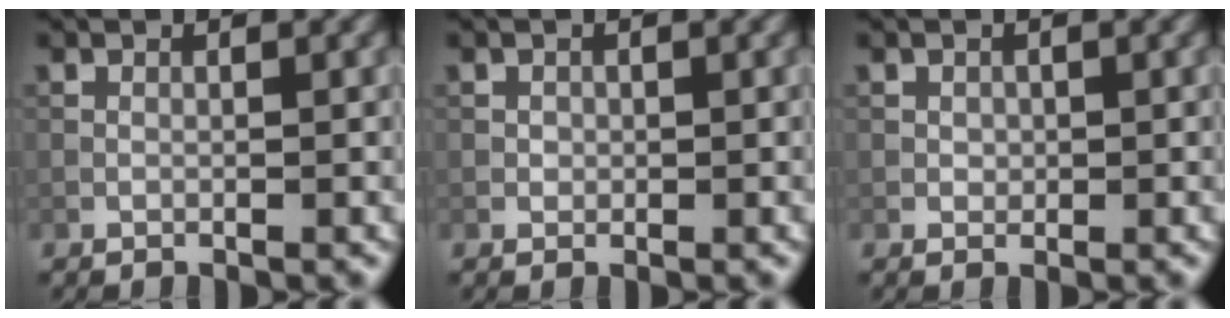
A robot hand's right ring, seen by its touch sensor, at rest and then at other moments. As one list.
[{"total": 0.6, "force": [0.0, 0.6, 0.1], "torque": [0.003, -0.003, 0.000]}, {"total": 0.7, "force": [0.1, 0.7, 0.2], "torque": [-0.001, -0.003, 0.002]}]